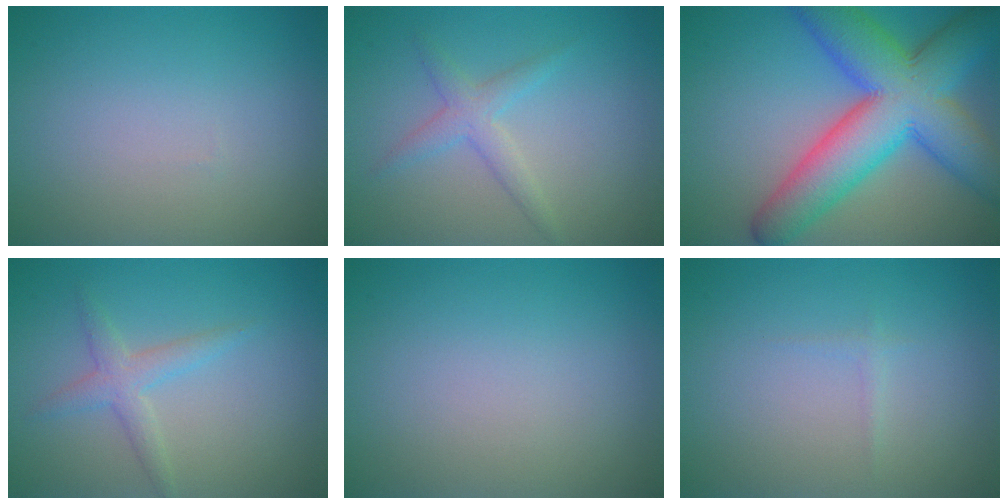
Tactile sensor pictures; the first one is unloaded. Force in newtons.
{"total": 2.2, "press": 2.2, "slide": 0.1}
{"total": 12.1, "press": 12.1, "slide": 0.5}
{"total": 2.2, "press": 2.2, "slide": 0.1}
{"total": 0.0}
{"total": 0.6, "press": 0.6, "slide": 0.0}